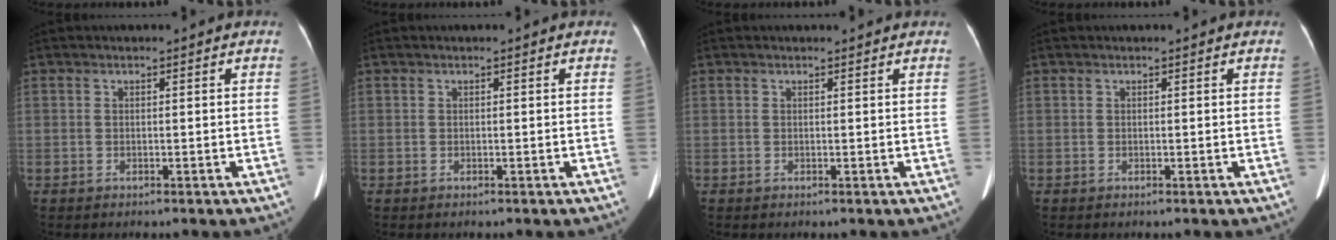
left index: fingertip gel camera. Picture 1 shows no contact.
{"total": 0.0}
{"total": 2.0, "force": [1.9, 0.1, 0.4], "torque": [-0.010, 0.010, 0.022]}
{"total": 0.8, "force": [0.7, 0.0, 0.3], "torque": [-0.007, 0.012, 0.009]}